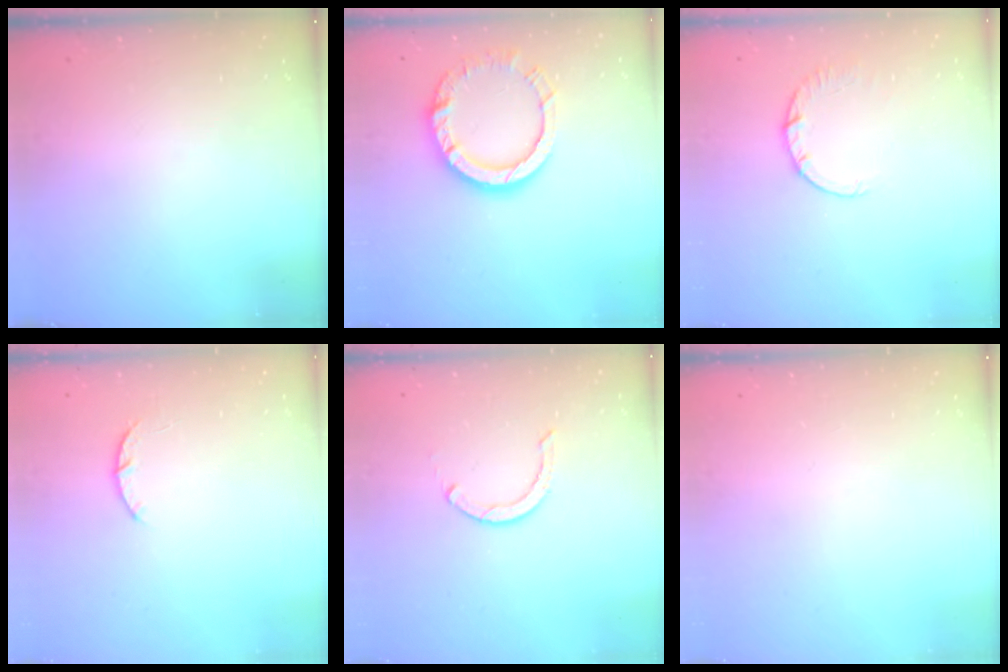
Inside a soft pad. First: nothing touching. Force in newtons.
{"total": 11.5, "press": 11.5, "slide": 1.0}
{"total": 2.4, "press": 2.4, "slide": 0.2}
{"total": 3.0, "press": 2.9, "slide": 0.5}
{"total": 2.6, "press": 2.6, "slide": 0.1}
{"total": 0.0}